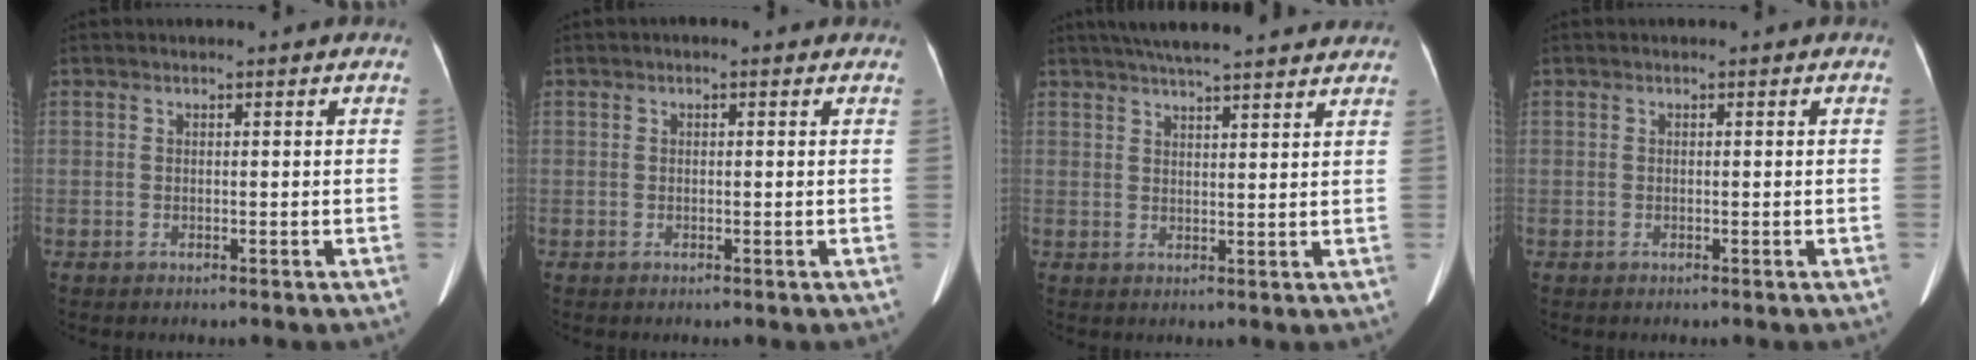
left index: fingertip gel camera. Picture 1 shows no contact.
{"total": 0.9, "force": [0.5, 0.4, 0.6], "torque": [-0.013, 0.011, 0.000]}
{"total": 16.2, "force": [14.3, 1.7, 7.4], "torque": [-0.113, 0.040, 0.188]}
{"total": 0.0}